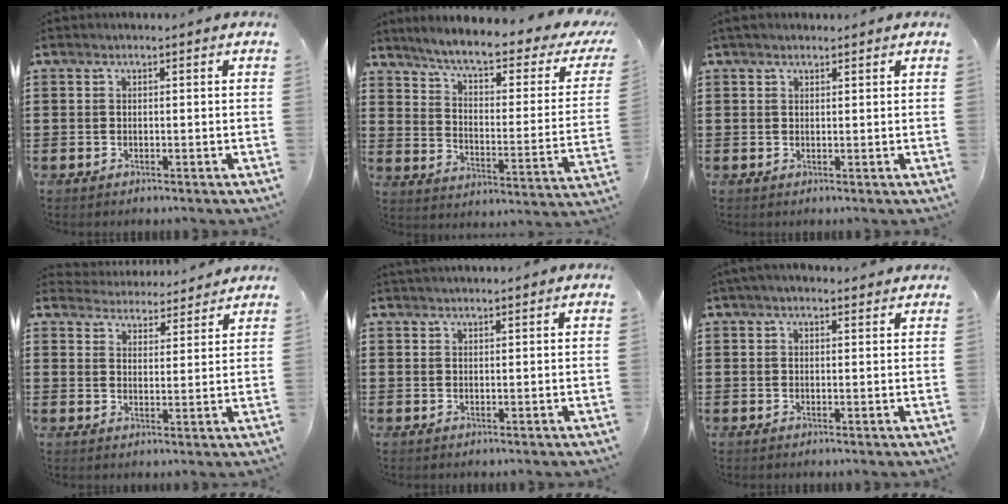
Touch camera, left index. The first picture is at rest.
{"total": 5.9, "force": [4.4, 0.3, 3.9], "torque": [-0.094, -0.032, 0.068]}
{"total": 1.4, "force": [1.1, 0.9, 0.1], "torque": [-0.005, 0.006, 0.022]}
{"total": 3.9, "force": [3.9, 0.4, -0.5], "torque": [-0.010, -0.025, 0.067]}
{"total": 1.1, "force": [1.1, 0.1, -0.1], "torque": [0.000, 0.001, 0.021]}
{"total": 1.8, "force": [1.6, 0.5, 0.6], "torque": [-0.016, 0.004, 0.031]}